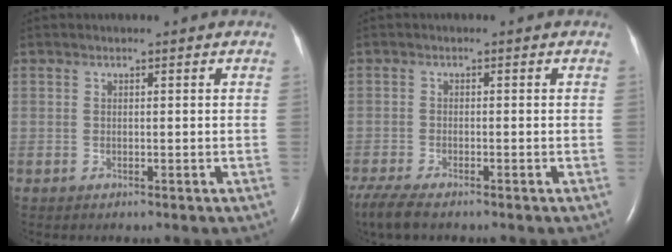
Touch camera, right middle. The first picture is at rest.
{"total": 5.6, "force": [-4.4, 1.2, 3.3], "torque": [-0.065, -0.016, -0.075]}